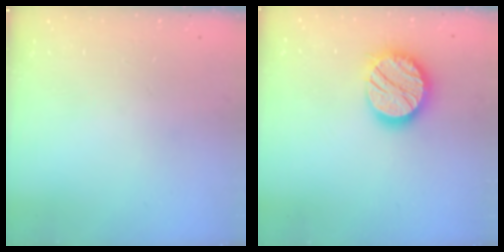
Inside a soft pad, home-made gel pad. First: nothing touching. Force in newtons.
{"total": 17.1, "press": 17.1, "slide": 1.3}